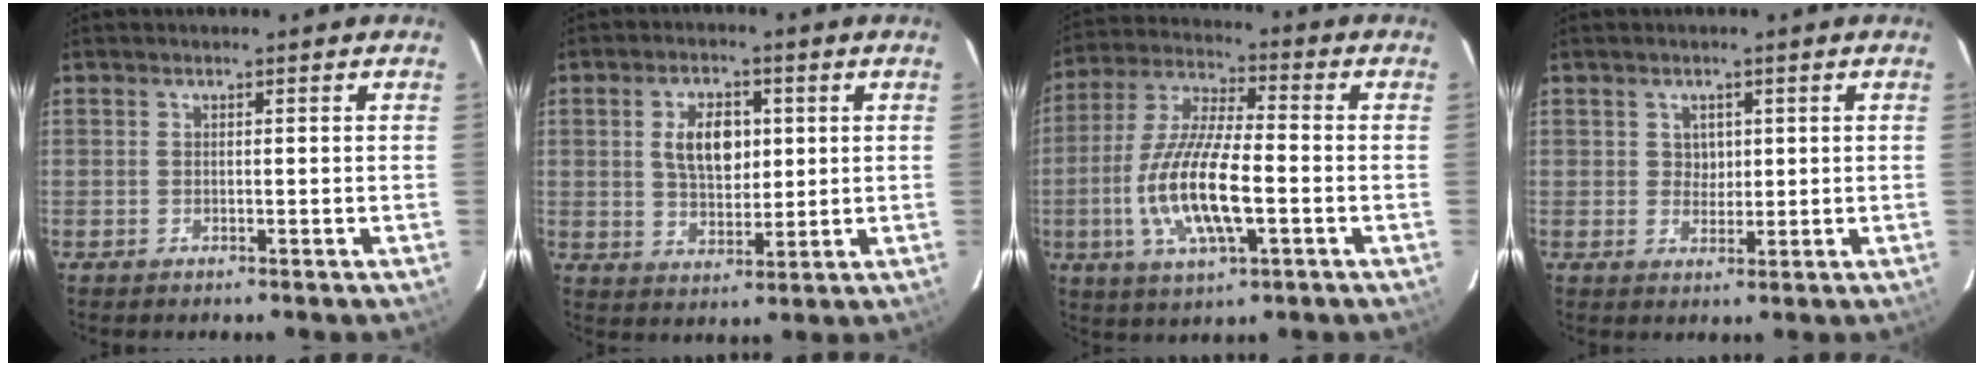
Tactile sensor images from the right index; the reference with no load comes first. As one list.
[{"total": 8.1, "force": [1.8, 4.7, 6.3], "torque": [-0.114, 0.010, 0.037]}, {"total": 15.9, "force": [-3.7, 4.8, 14.7], "torque": [-0.305, -0.007, -0.071]}, {"total": 2.6, "force": [0.8, 2.4, 0.7], "torque": [-0.006, 0.006, 0.015]}]